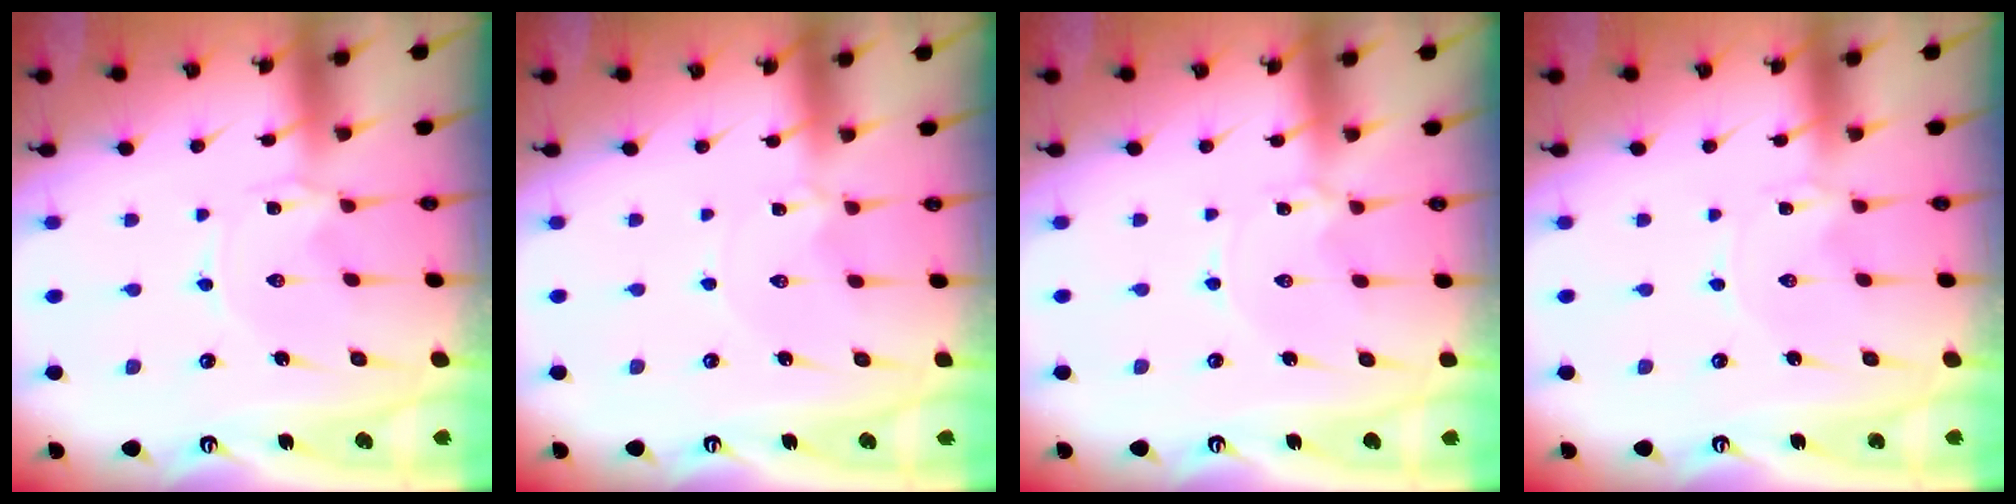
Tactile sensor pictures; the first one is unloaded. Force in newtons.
{"total": 0.6, "press": 0.5, "slide": 0.2}
{"total": 1.3, "press": 1.3, "slide": 0.3}
{"total": 0.0}